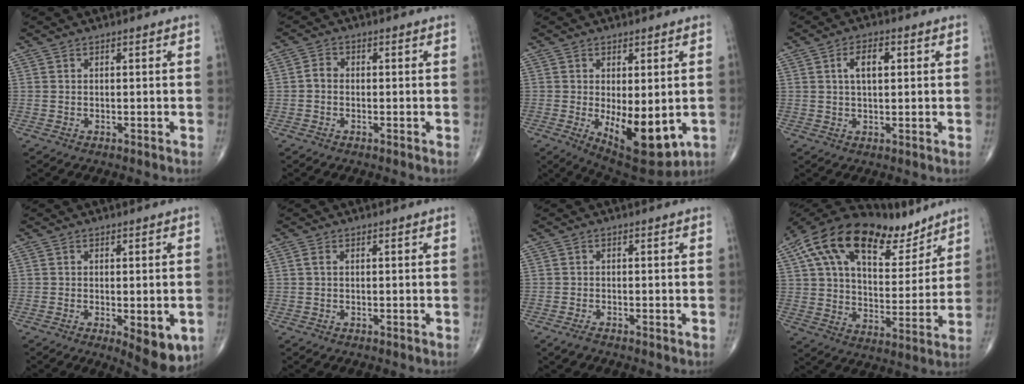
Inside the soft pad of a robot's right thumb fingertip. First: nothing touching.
{"total": 1.9, "force": [-0.4, 1.5, 1.1], "torque": [-0.015, 0.006, -0.015]}
{"total": 13.1, "force": [-2.7, 5.8, 11.5], "torque": [-0.155, -0.023, -0.020]}
{"total": 4.8, "force": [1.2, 2.4, 3.9], "torque": [-0.065, 0.002, 0.018]}
{"total": 8.4, "force": [-2.8, 3.2, 7.2], "torque": [-0.083, -0.012, -0.033]}
{"total": 0.8, "force": [0.1, 0.4, 0.7], "torque": [-0.019, 0.003, 0.000]}
{"total": 1.7, "force": [-1.2, 0.6, 1.0], "torque": [-0.022, -0.003, -0.025]}
{"total": 23.5, "force": [14.3, 11.1, 14.9], "torque": [-0.234, -0.020, 0.248]}